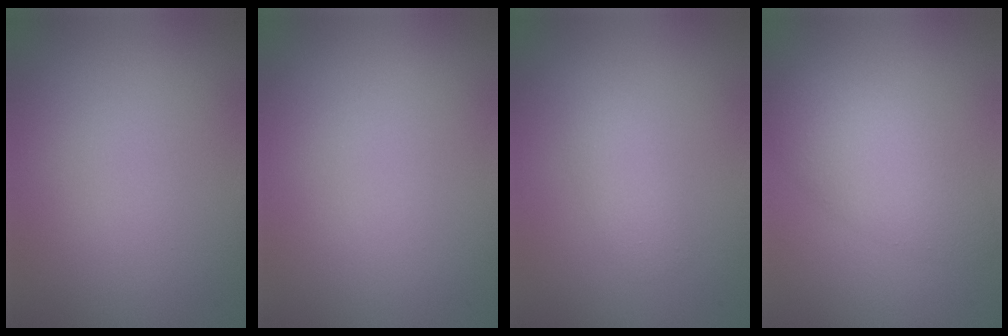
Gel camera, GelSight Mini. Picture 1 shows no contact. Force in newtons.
{"total": 0.0}
{"total": 2.4, "press": 2.4, "slide": 0.2}
{"total": 4.1, "press": 4.1, "slide": 0.1}